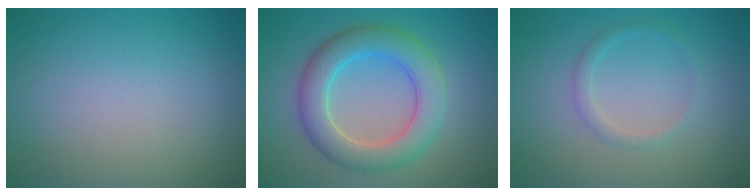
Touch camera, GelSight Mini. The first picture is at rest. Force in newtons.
{"total": 6.0, "press": 6.0, "slide": 0.2}
{"total": 1.3, "press": 1.3, "slide": 0.1}